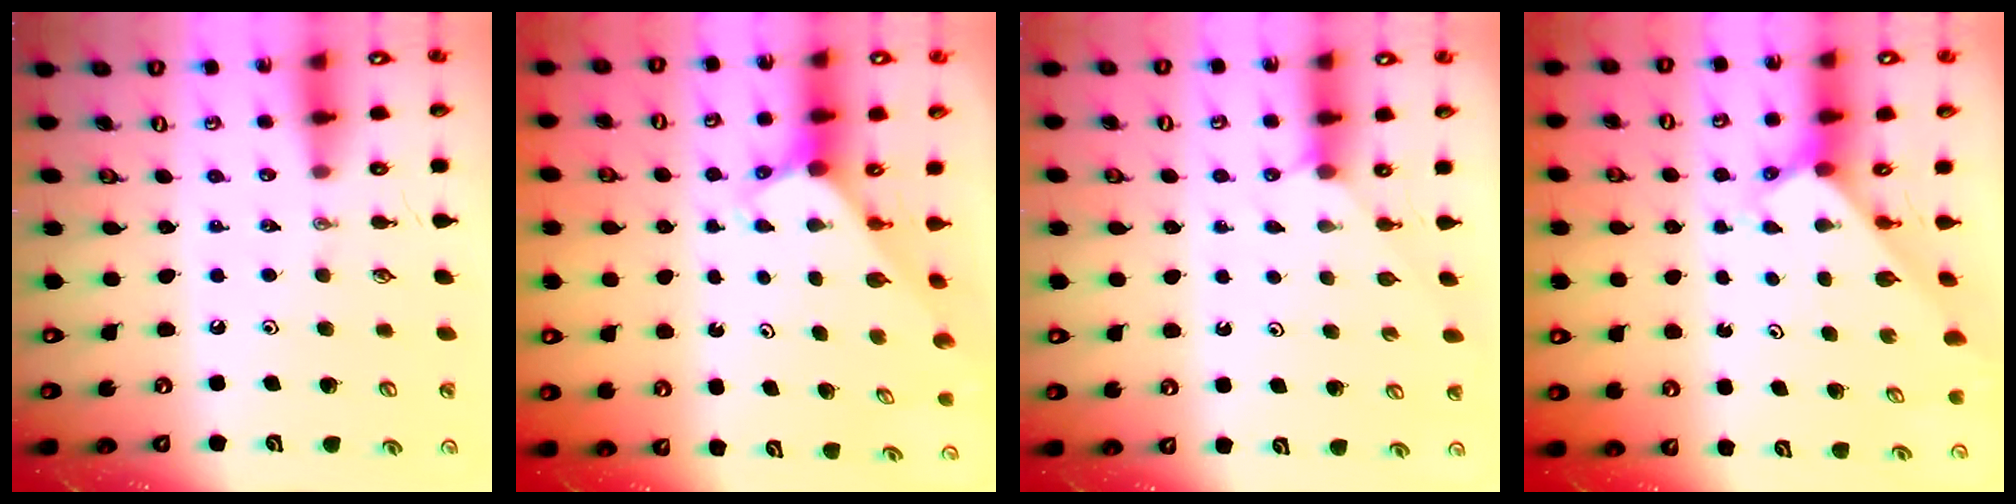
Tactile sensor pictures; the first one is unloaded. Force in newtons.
{"total": 3.0, "press": 3.0, "slide": 0.2}
{"total": 3.9, "press": 3.9, "slide": 0.3}
{"total": 1.8, "press": 1.8, "slide": 0.1}